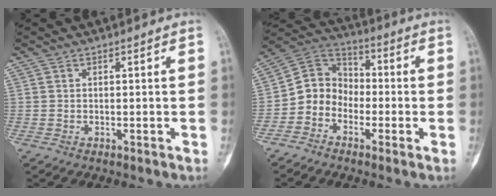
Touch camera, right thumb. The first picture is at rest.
{"total": 8.6, "force": [-2.8, 7.4, 3.5], "torque": [-0.035, 0.056, -0.069]}